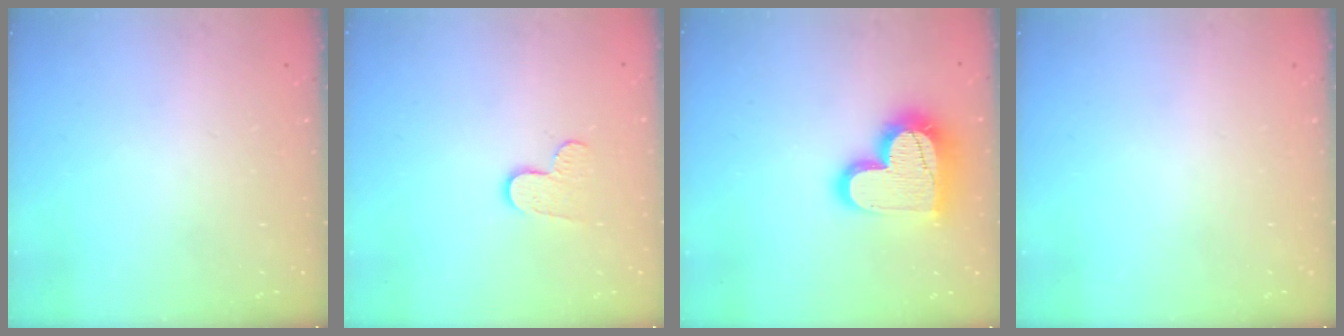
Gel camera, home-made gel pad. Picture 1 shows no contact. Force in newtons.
{"total": 6.5, "press": 6.5, "slide": 0.4}
{"total": 19.2, "press": 19.1, "slide": 1.6}
{"total": 0.0}